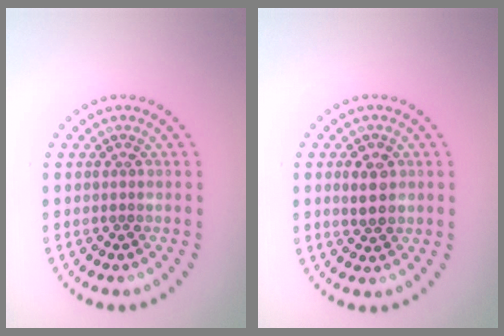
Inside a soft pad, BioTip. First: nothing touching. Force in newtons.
{"total": 2.4, "press": 2.4, "slide": 0.3}